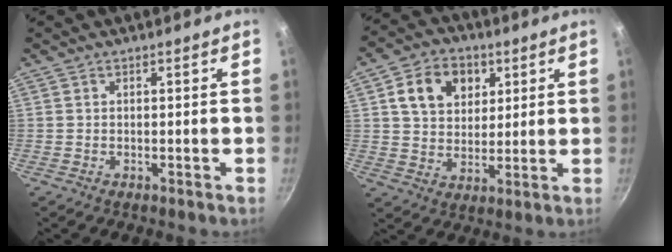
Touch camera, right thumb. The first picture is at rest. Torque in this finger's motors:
{"motor_torque": [-0.37, 0.67, 0.16, 0.08, 0.07]}